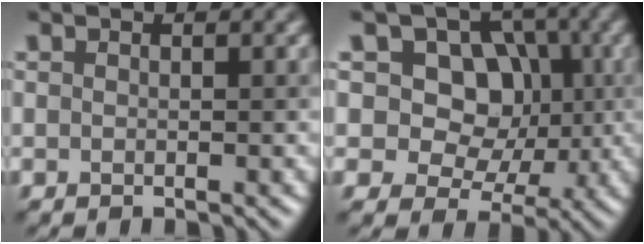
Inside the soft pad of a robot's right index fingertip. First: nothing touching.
{"total": 7.3, "force": [1.4, 6.0, 4.0], "torque": [-0.052, 0.013, 0.001]}